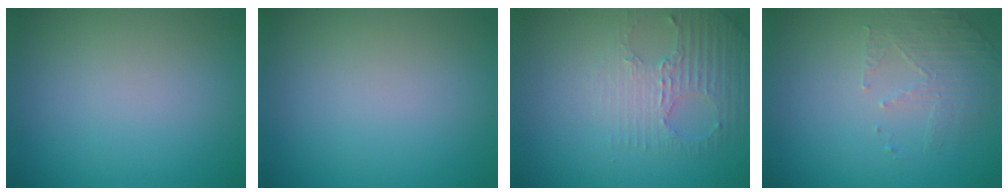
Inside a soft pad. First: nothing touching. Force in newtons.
{"total": 0.0}
{"total": 2.8, "press": 2.4, "slide": 1.4}
{"total": 1.8, "press": 1.1, "slide": 1.4}